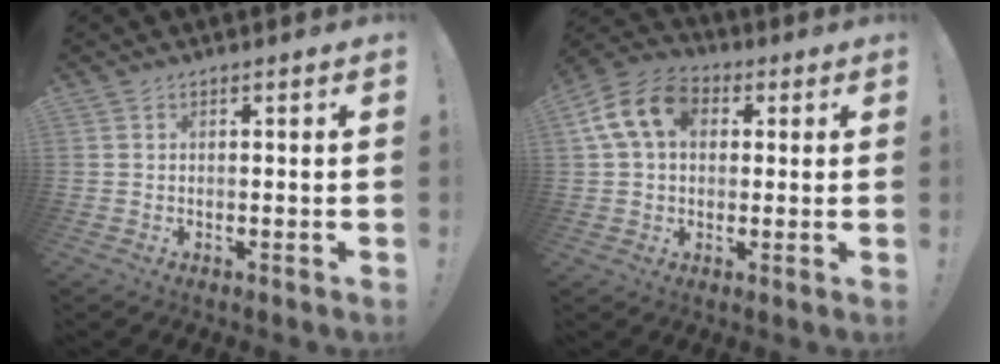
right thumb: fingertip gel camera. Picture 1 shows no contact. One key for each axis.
{"total": 14.3, "fx": 3.9, "fy": 10.4, "fz": 9.0, "tx": -0.162, "ty": 0.005, "tz": 0.077}